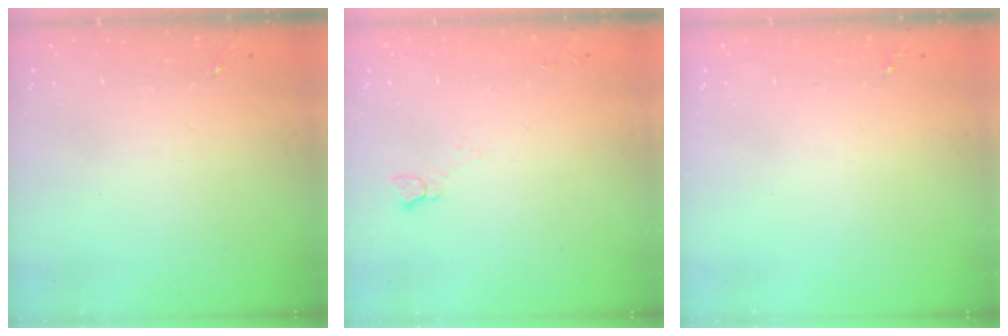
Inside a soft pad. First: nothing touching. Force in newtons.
{"total": 2.5, "press": 2.5, "slide": 0.2}
{"total": 0.0}